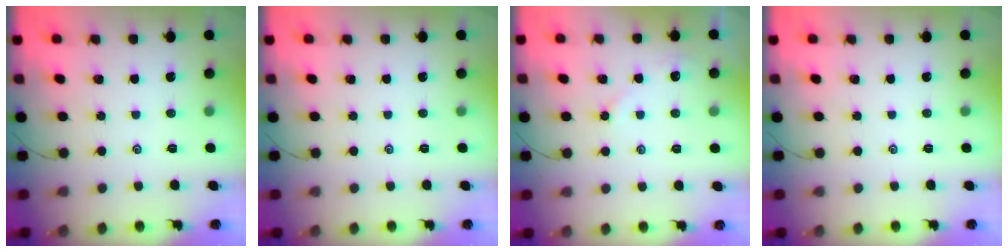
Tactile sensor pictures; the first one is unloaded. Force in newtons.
{"total": 0.0}
{"total": 2.8, "press": 2.8, "slide": 0.5}
{"total": 0.0}